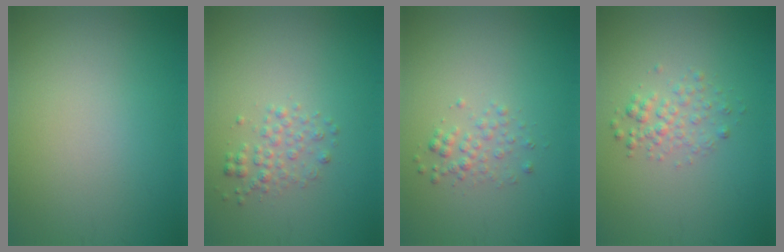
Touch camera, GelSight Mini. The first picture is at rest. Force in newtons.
{"total": 1.7, "press": 1.7, "slide": 0.0}
{"total": 1.4, "press": 1.4, "slide": 0.1}
{"total": 1.9, "press": 1.9, "slide": 0.1}